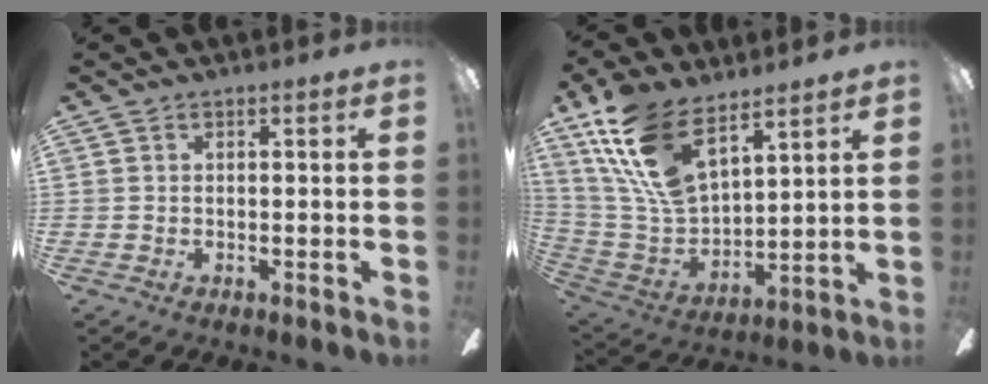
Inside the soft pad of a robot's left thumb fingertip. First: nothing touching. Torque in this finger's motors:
{"motor_torque": [2.19, 1.98, 1.86, -0.91, 0.60]}